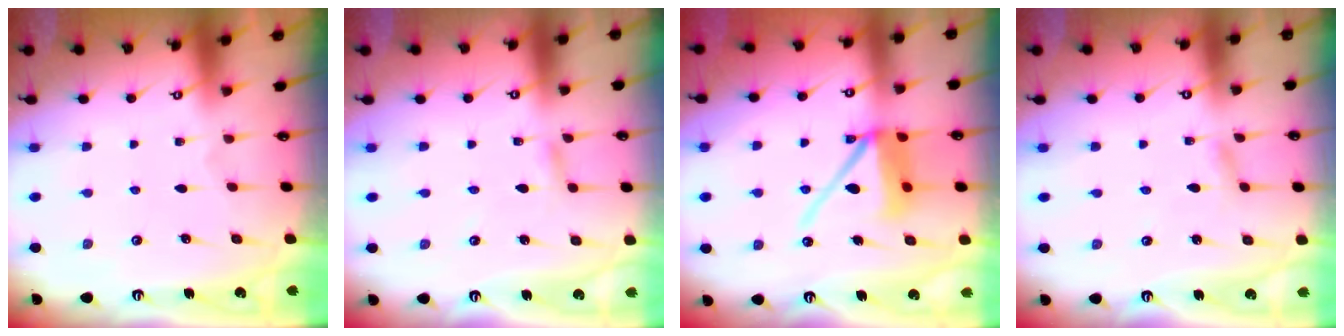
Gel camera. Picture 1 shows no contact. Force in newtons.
{"total": 2.3, "press": 2.3, "slide": 0.1}
{"total": 12.3, "press": 12.2, "slide": 1.7}
{"total": 1.8, "press": 1.7, "slide": 0.2}